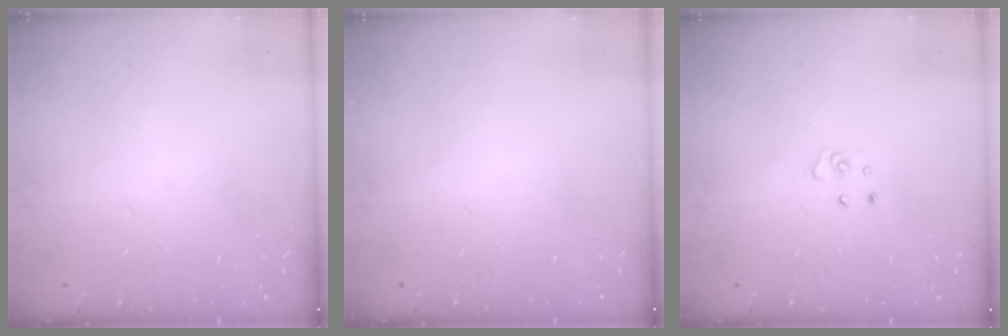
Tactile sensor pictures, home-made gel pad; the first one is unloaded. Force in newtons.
{"total": 0.0}
{"total": 3.8, "press": 3.8, "slide": 0.3}